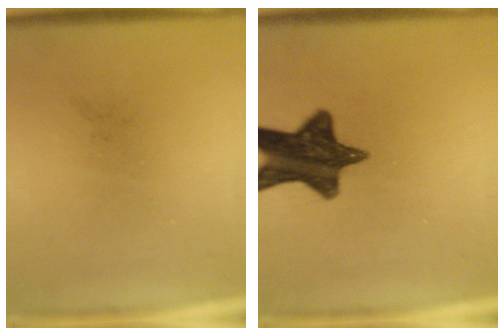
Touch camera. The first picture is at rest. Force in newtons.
{"total": 13.2}